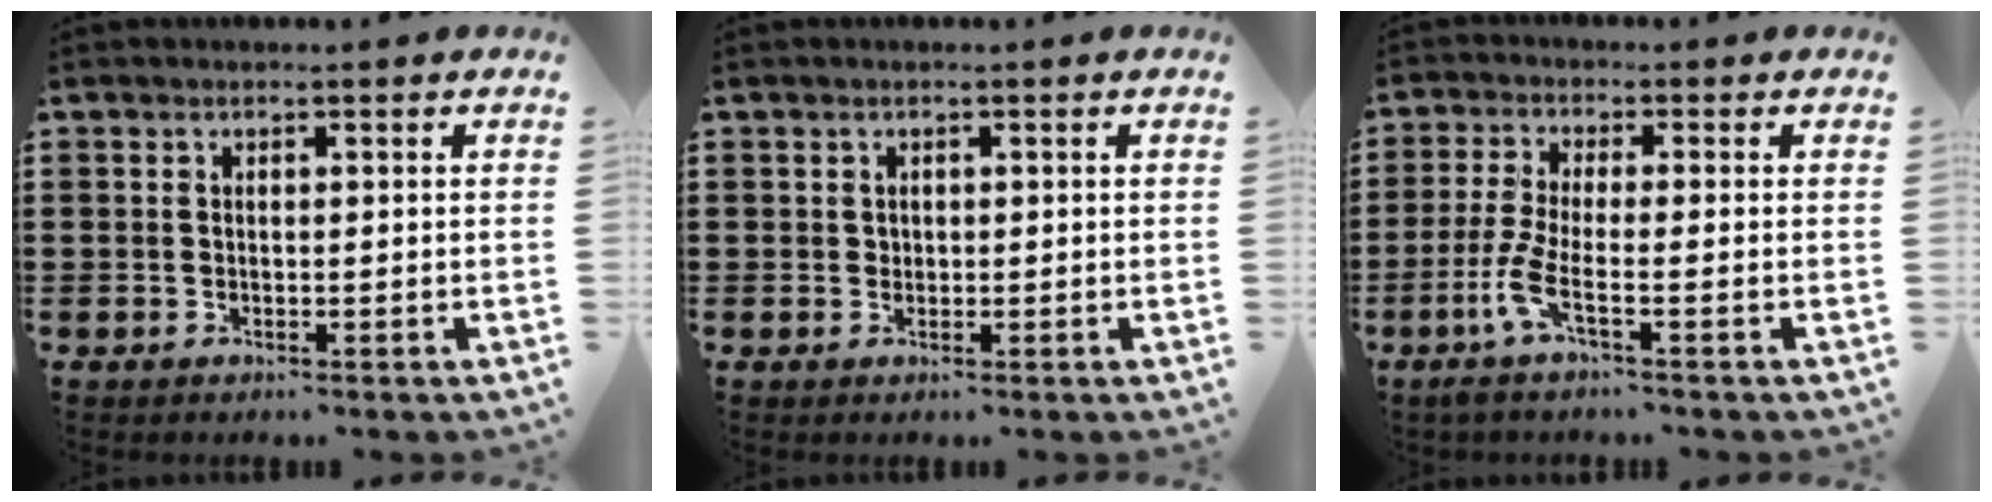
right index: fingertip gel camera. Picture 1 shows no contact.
{"total": 0.8, "force": [0.3, 0.7, 0.2], "torque": [-0.005, 0.003, 0.006]}
{"total": 5.2, "force": [-2.2, 0.5, 4.7], "torque": [-0.118, -0.019, -0.048]}